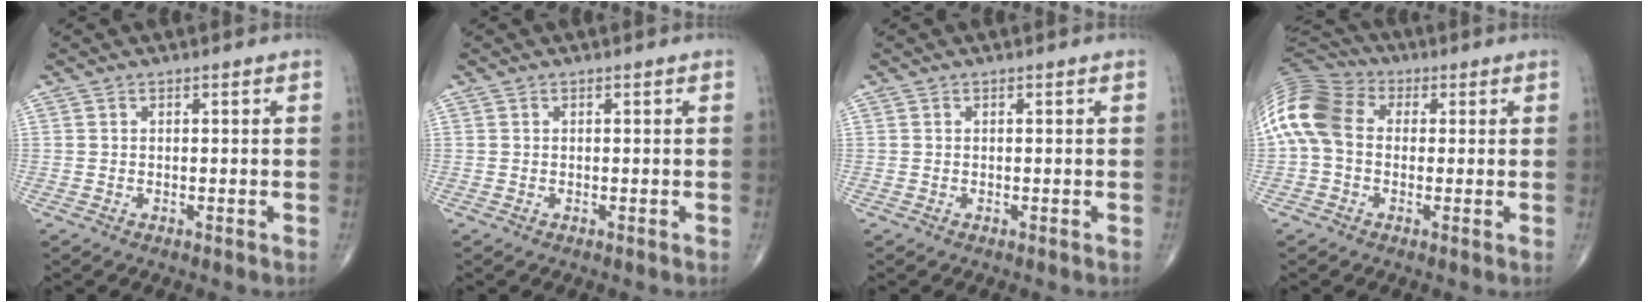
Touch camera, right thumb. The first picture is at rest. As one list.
[{"total": 0.0}, {"total": 0.0}, {"total": 13.6, "force": [0.9, 10.1, 9.1], "torque": [-0.187, 0.035, 0.005]}]